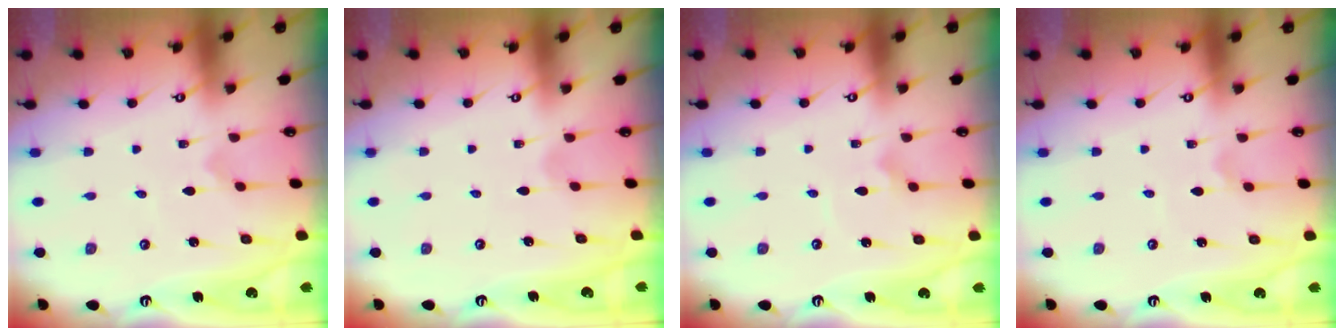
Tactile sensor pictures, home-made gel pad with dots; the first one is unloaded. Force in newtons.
{"total": 0.9, "press": 0.9, "slide": 0.2}
{"total": 1.6, "press": 1.6, "slide": 0.0}
{"total": 0.0}